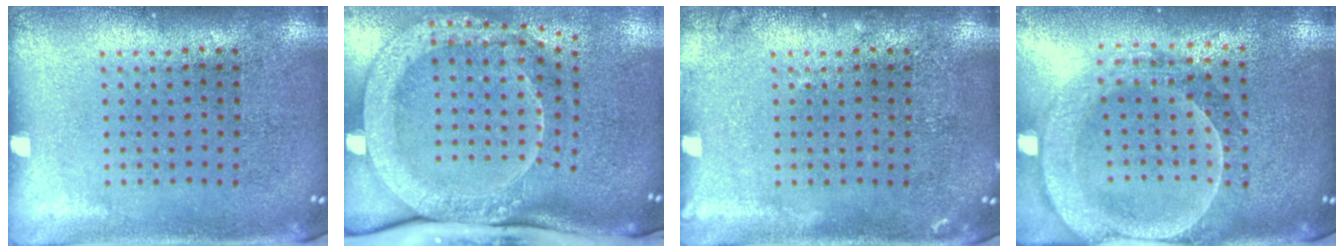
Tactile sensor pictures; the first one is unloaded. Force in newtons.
{"total": 3.2, "press": 2.3, "slide": 2.3}
{"total": 0.9, "press": 0.9, "slide": 0.2}
{"total": 2.3, "press": 2.1, "slide": 0.9}